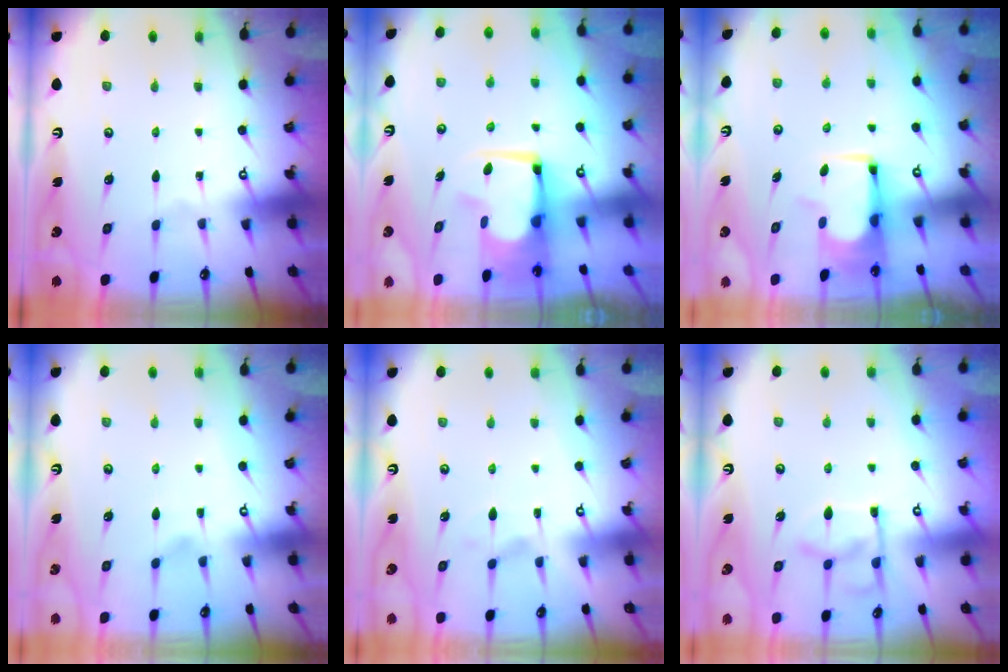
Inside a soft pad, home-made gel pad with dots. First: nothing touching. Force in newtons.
{"total": 7.1, "press": 6.9, "slide": 1.6}
{"total": 6.0, "press": 6.0, "slide": 0.4}
{"total": 1.0, "press": 0.0, "slide": 1.0}
{"total": 5.0, "press": 4.8, "slide": 1.4}
{"total": 8.3, "press": 8.2, "slide": 1.3}